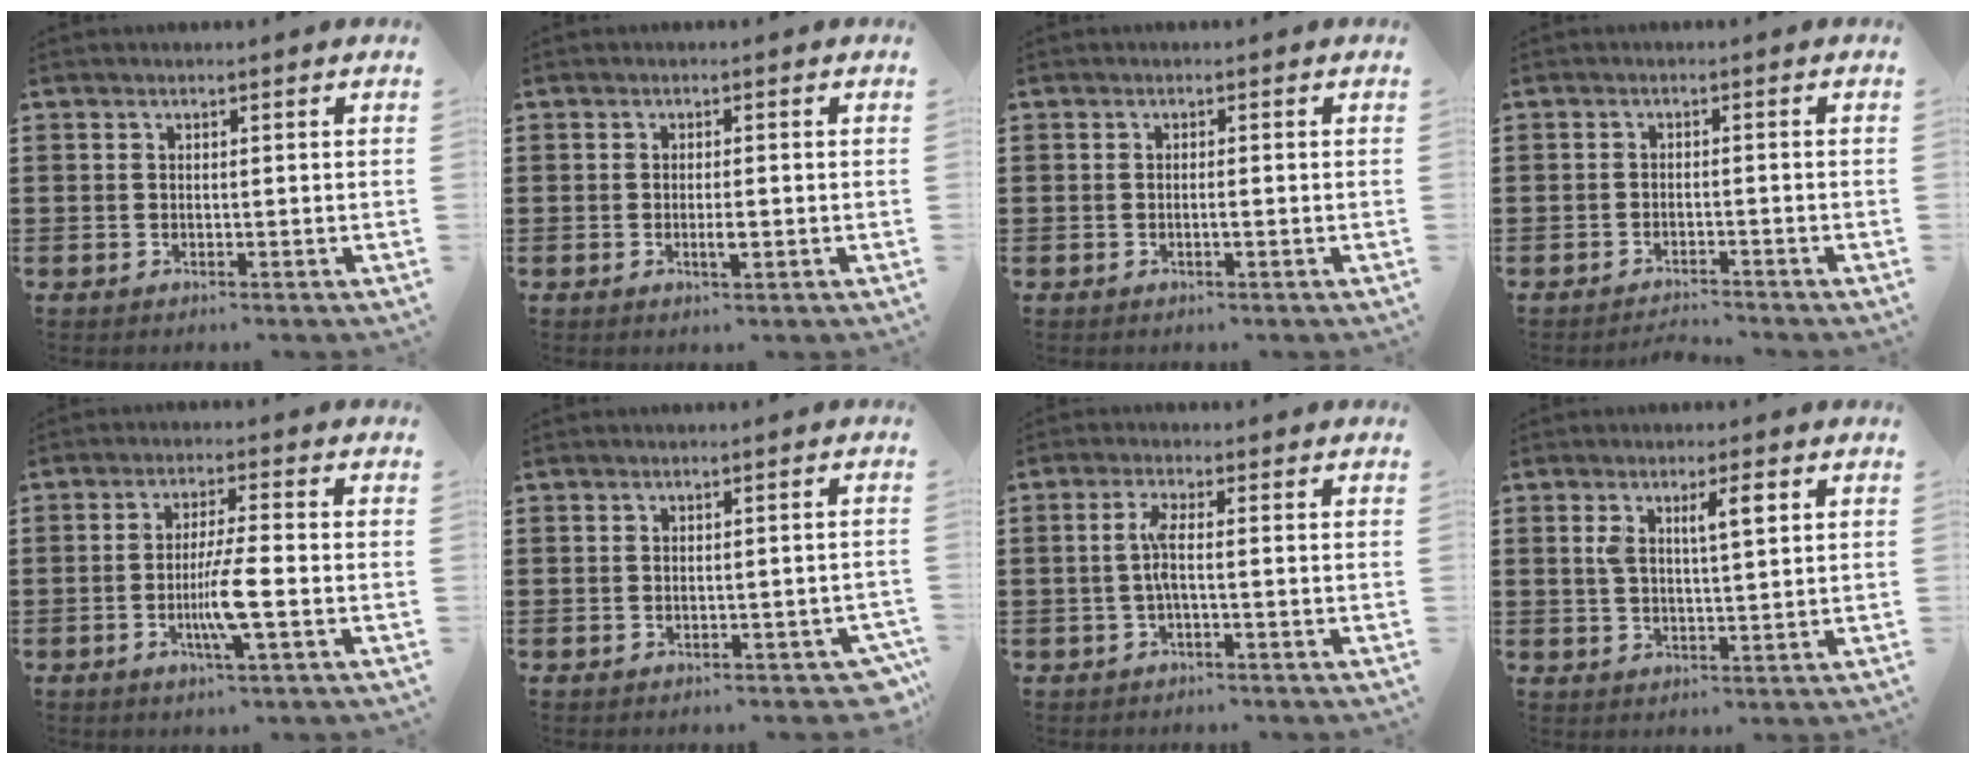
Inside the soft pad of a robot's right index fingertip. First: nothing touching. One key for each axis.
{"total": 2.1, "fx": -0.5, "fy": 0.3, "fz": 2.0, "tx": -0.034, "ty": -0.001, "tz": -0.009}
{"total": 0.9, "fx": -0.3, "fy": -0.1, "fz": 0.8, "tx": -0.014, "ty": -0.004, "tz": -0.005}
{"total": 1.7, "fx": -1.7, "fy": -0.1, "fz": 0.2, "tx": -0.007, "ty": 0.002, "tz": -0.036}
{"total": 6.5, "fx": -1.8, "fy": 0.2, "fz": 6.3, "tx": -0.118, "ty": -0.013, "tz": -0.036}
{"total": 1.4, "fx": -0.8, "fy": 0.5, "fz": 1.0, "tx": -0.021, "ty": -0.001, "tz": -0.017}
{"total": 3.3, "fx": -0.4, "fy": 0.2, "fz": 3.2, "tx": -0.069, "ty": -0.004, "tz": -0.014}
{"total": 4.8, "fx": 1.7, "fy": 1.2, "fz": 4.3, "tx": -0.081, "ty": 0.004, "tz": 0.024}